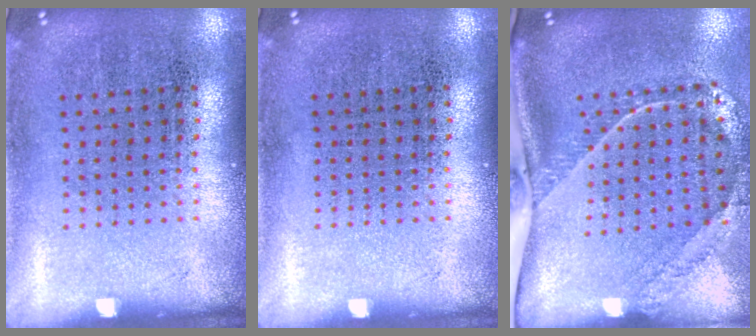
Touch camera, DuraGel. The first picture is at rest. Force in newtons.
{"total": 0.0}
{"total": 2.6, "press": 1.7, "slide": 1.9}